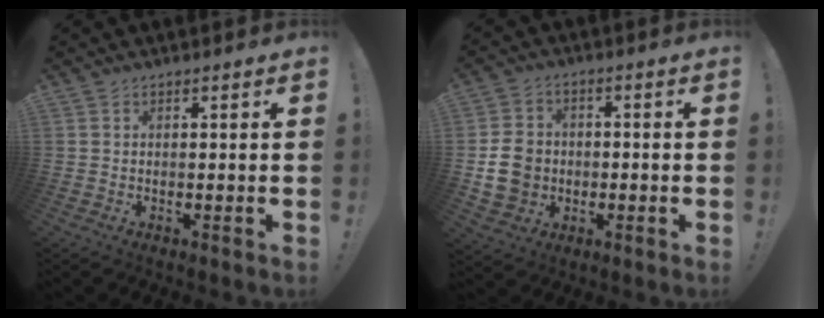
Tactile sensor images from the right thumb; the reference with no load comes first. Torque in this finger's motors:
{"motor_torque": [0.37, 0.09, -0.19, 0.04, 0.11]}